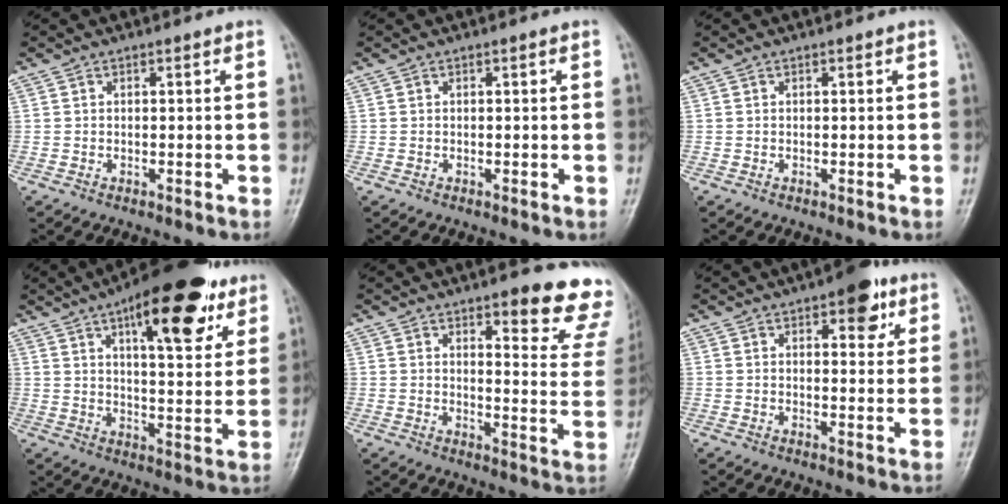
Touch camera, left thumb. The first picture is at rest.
{"total": 0.0}
{"total": 0.0}
{"total": 19.8, "force": [10.9, 7.3, 14.8], "torque": [-0.177, -0.033, 0.158]}
{"total": 15.2, "force": [11.2, 4.3, 9.3], "torque": [-0.065, -0.069, 0.119]}
{"total": 7.8, "force": [4.3, 3.5, 5.6], "torque": [-0.044, -0.014, 0.049]}